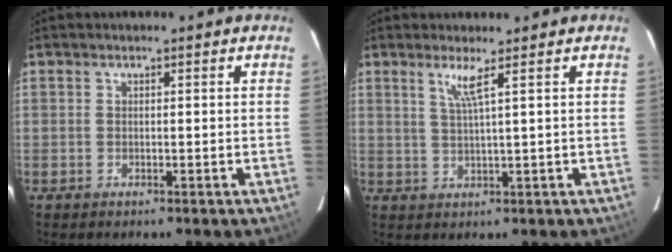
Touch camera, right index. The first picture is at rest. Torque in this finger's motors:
{"motor_torque": [0.14, 0.05, 0.03, 0.05]}